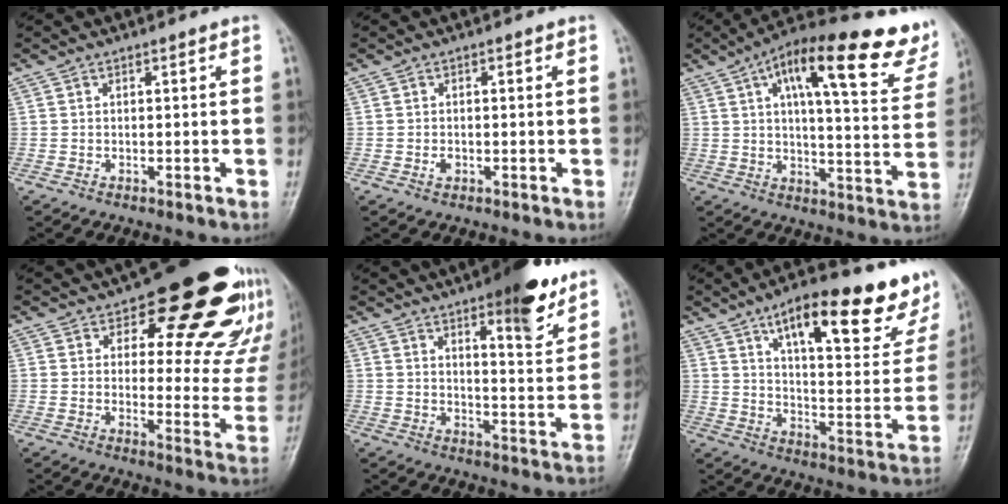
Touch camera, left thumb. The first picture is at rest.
{"total": 1.3, "force": [-0.3, 1.0, 0.8], "torque": [-0.007, 0.001, -0.007]}
{"total": 23.8, "force": [13.6, 7.1, 18.2], "torque": [-0.229, -0.016, 0.176]}
{"total": 20.9, "force": [13.8, 9.3, 12.7], "torque": [-0.100, -0.080, 0.164]}
{"total": 12.6, "force": [8.1, 3.6, 9.0], "torque": [-0.094, -0.048, 0.112]}
{"total": 24.6, "force": [14.9, 7.9, 17.8], "torque": [-0.203, -0.047, 0.215]}